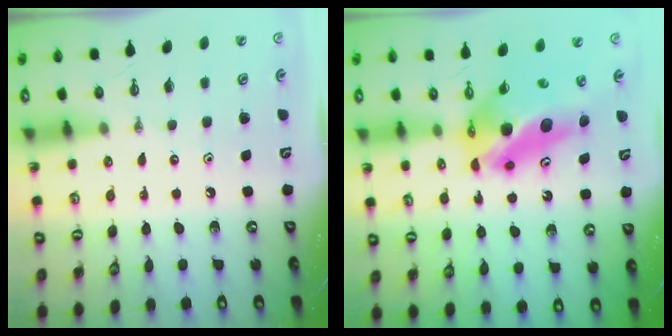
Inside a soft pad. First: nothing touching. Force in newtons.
{"total": 14.3, "press": 13.6, "slide": 4.4}